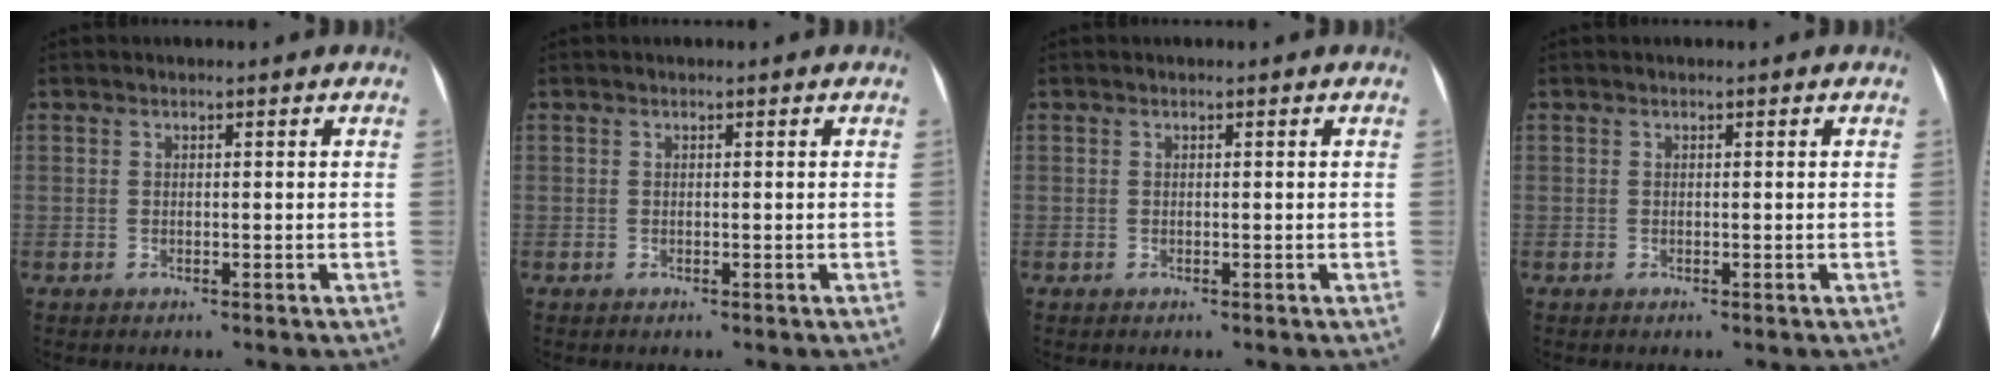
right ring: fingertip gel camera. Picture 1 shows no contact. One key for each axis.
{"total": 0.0}
{"total": 0.0}
{"total": 0.0}